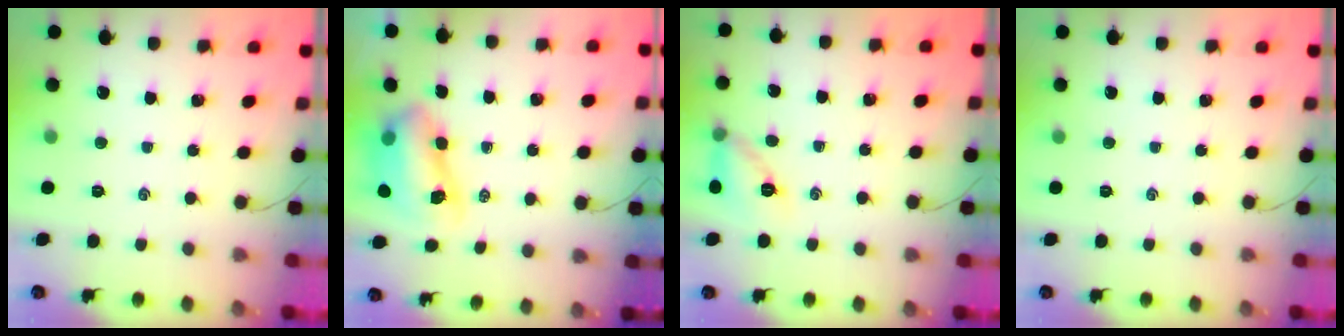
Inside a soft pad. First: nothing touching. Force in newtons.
{"total": 9.9, "press": 9.6, "slide": 2.1}
{"total": 9.9, "press": 9.8, "slide": 1.6}
{"total": 0.0}